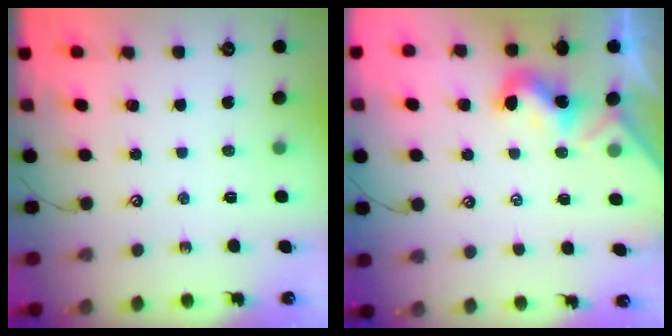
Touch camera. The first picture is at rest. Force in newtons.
{"total": 2.0, "press": 2.0, "slide": 0.5}